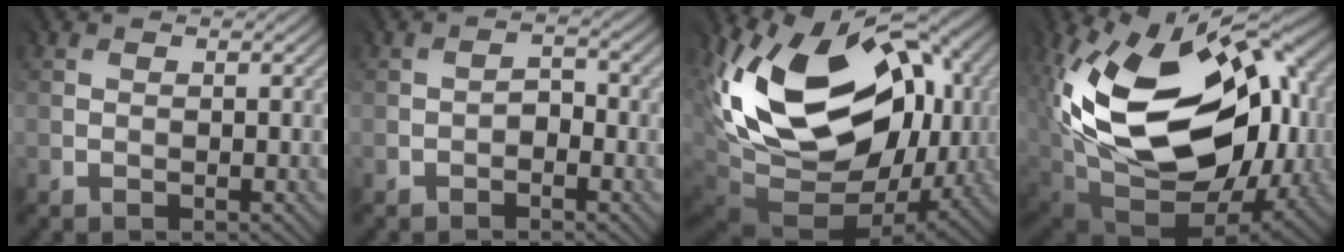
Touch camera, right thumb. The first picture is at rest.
{"total": 1.4, "force": [-1.0, 0.6, 0.6], "torque": [-0.007, 0.002, -0.020]}
{"total": 19.5, "force": [4.3, 13.3, 13.6], "torque": [-0.266, -0.011, 0.096]}
{"total": 20.5, "force": [2.9, 13.7, 15.0], "torque": [-0.300, -0.032, 0.085]}